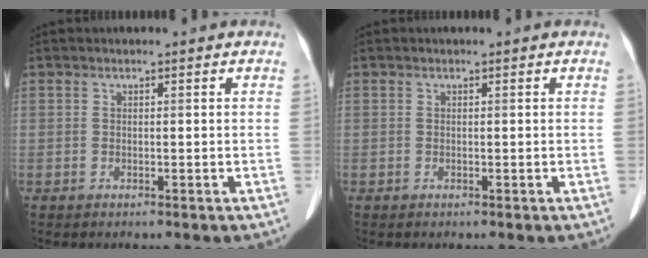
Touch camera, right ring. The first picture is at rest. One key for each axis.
{"total": 0.0}